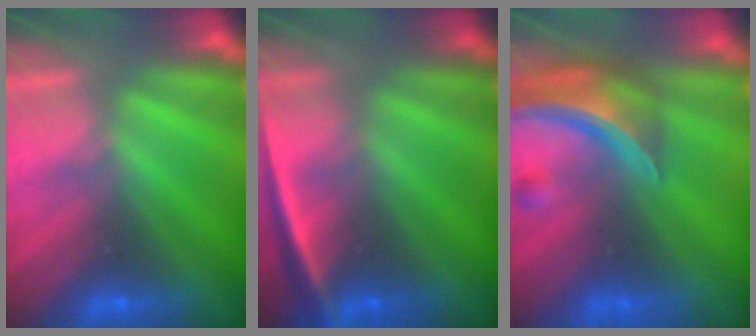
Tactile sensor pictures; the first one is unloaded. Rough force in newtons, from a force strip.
{"total": 2.4}
{"total": 7.8}